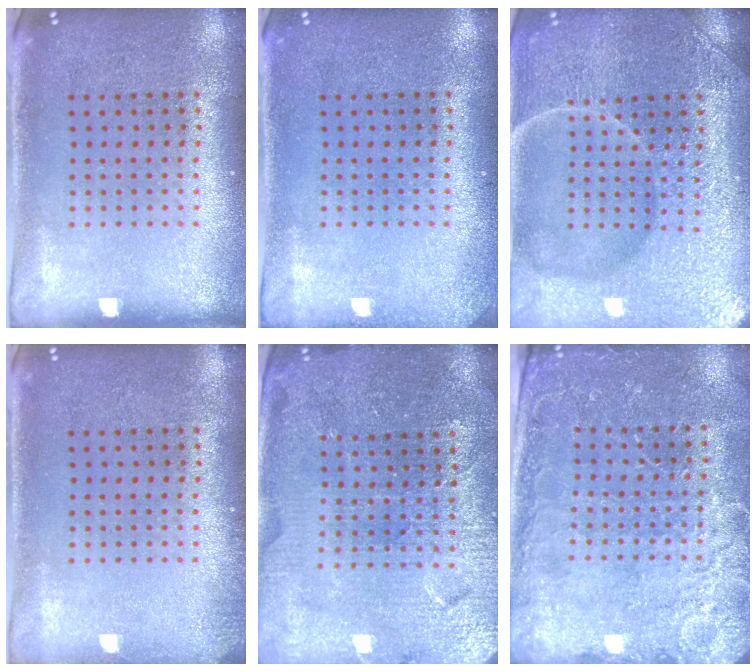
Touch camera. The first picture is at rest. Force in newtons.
{"total": 1.1, "press": 1.1, "slide": 0.1}
{"total": 7.4, "press": 7.3, "slide": 1.0}
{"total": 0.8, "press": 0.8, "slide": 0.1}
{"total": 4.3, "press": 4.1, "slide": 1.3}
{"total": 2.8, "press": 2.8, "slide": 0.2}